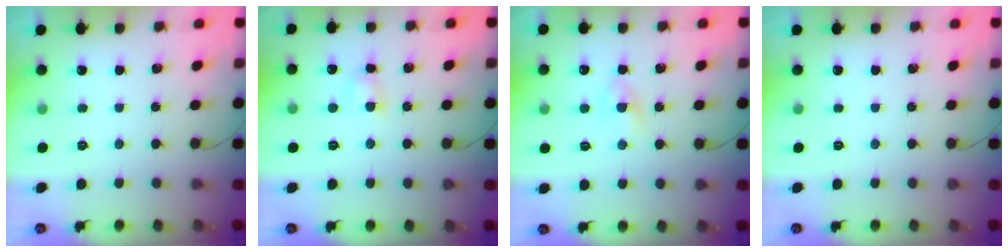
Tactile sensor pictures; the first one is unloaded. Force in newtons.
{"total": 2.7, "press": 2.5, "slide": 1.0}
{"total": 3.0, "press": 2.9, "slide": 1.0}
{"total": 0.0}